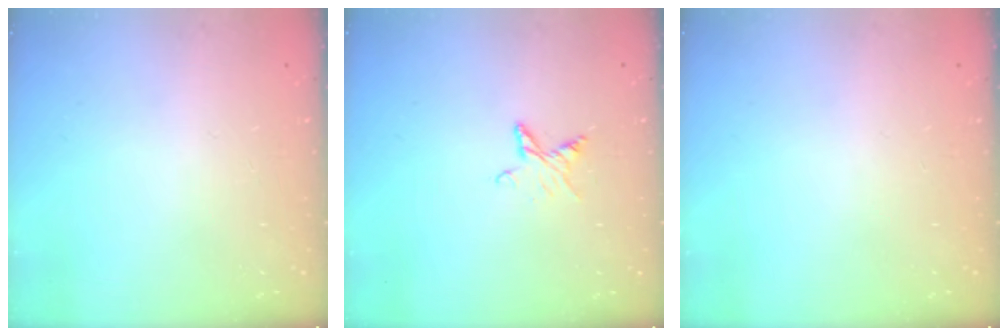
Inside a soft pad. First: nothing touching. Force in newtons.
{"total": 3.8, "press": 3.8, "slide": 0.5}
{"total": 0.0}